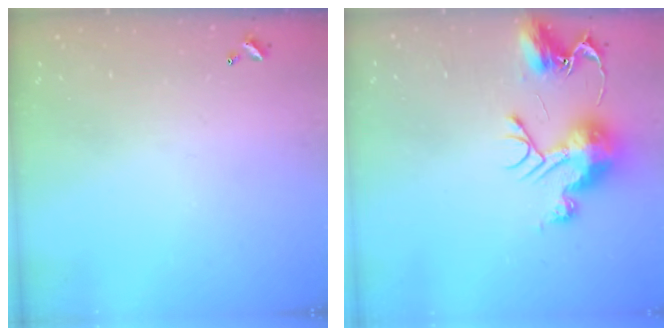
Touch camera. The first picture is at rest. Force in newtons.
{"total": 12.0, "press": 12.0, "slide": 1.1}